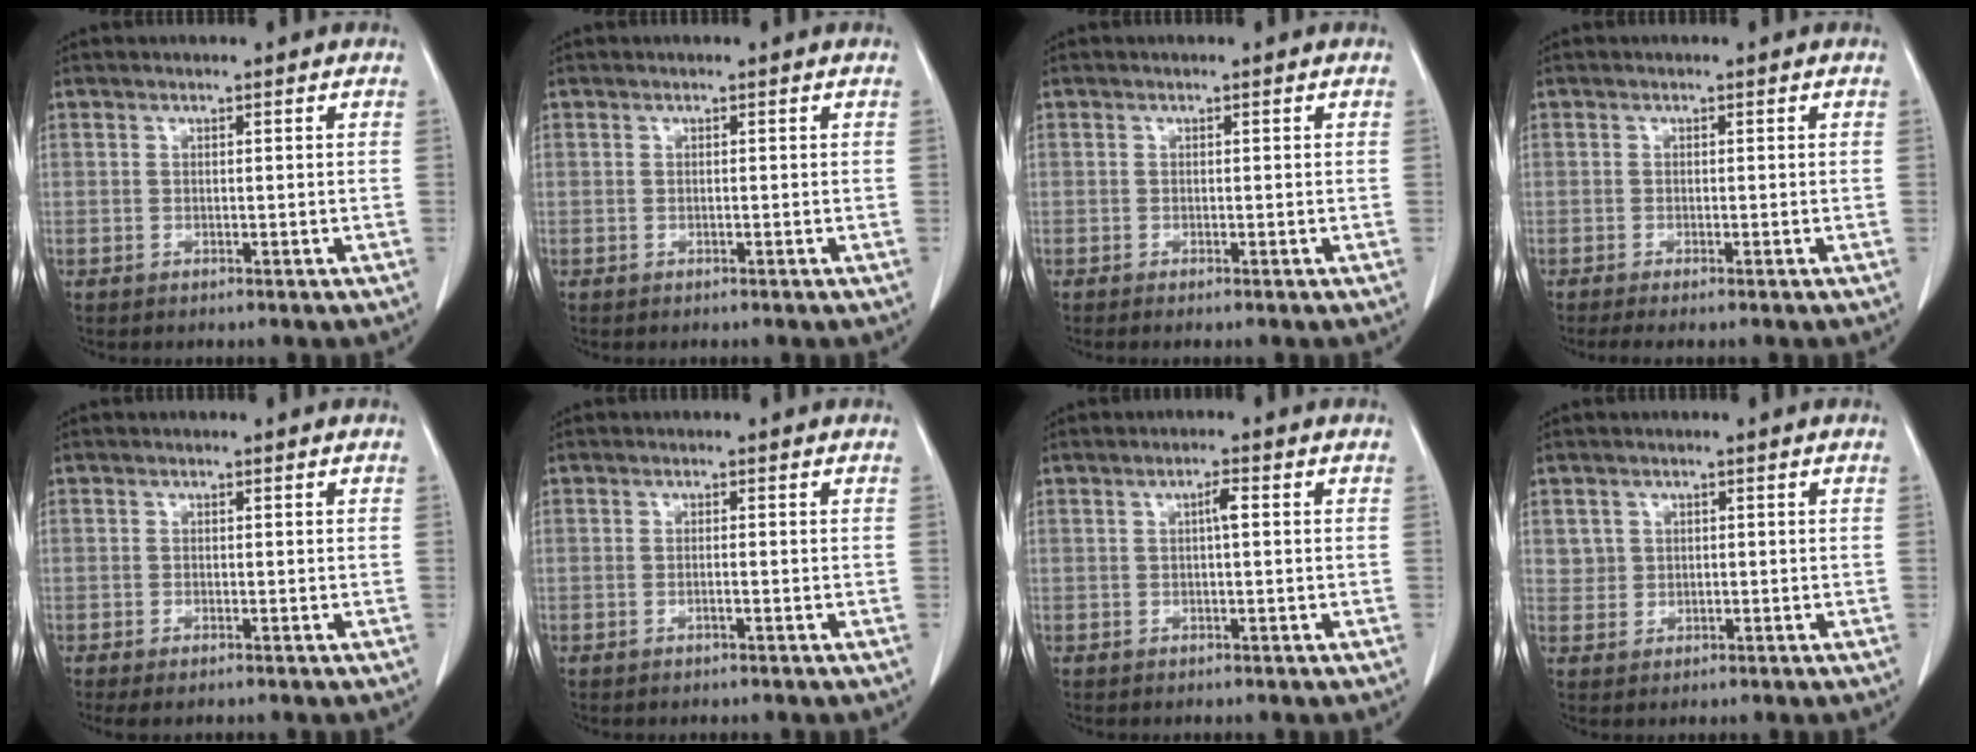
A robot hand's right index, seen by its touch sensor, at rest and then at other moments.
{"total": 0.0}
{"total": 0.6, "force": [-0.4, -0.1, 0.4], "torque": [-0.011, -0.002, -0.008]}
{"total": 1.9, "force": [-1.5, -0.1, 1.2], "torque": [-0.022, -0.005, -0.026]}
{"total": 1.3, "force": [-0.9, 0.2, 0.9], "torque": [-0.014, -0.004, -0.011]}
{"total": 0.8, "force": [-0.3, 0.0, 0.7], "torque": [-0.013, 0.001, -0.005]}
{"total": 1.8, "force": [0.3, 0.2, 1.7], "torque": [-0.031, 0.004, 0.004]}
{"total": 2.2, "force": [0.7, 2.1, 0.2], "torque": [0.007, 0.002, 0.011]}